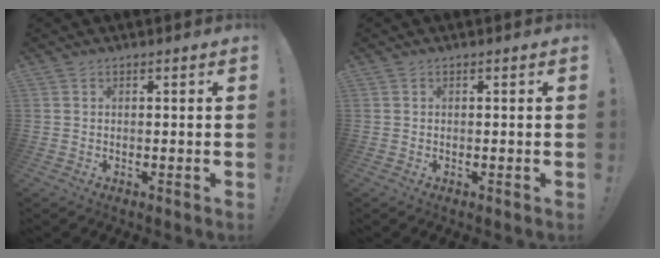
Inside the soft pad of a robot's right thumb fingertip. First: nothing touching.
{"total": 0.0}